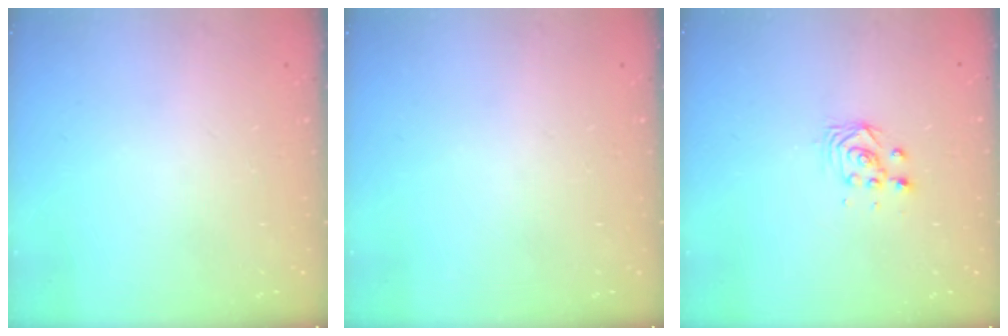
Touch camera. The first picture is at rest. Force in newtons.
{"total": 0.0}
{"total": 3.0, "press": 2.9, "slide": 0.3}